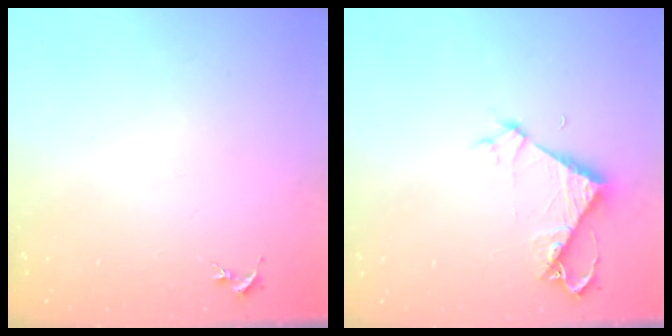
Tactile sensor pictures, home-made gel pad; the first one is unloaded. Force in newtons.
{"total": 5.1, "press": 5.1, "slide": 0.4}